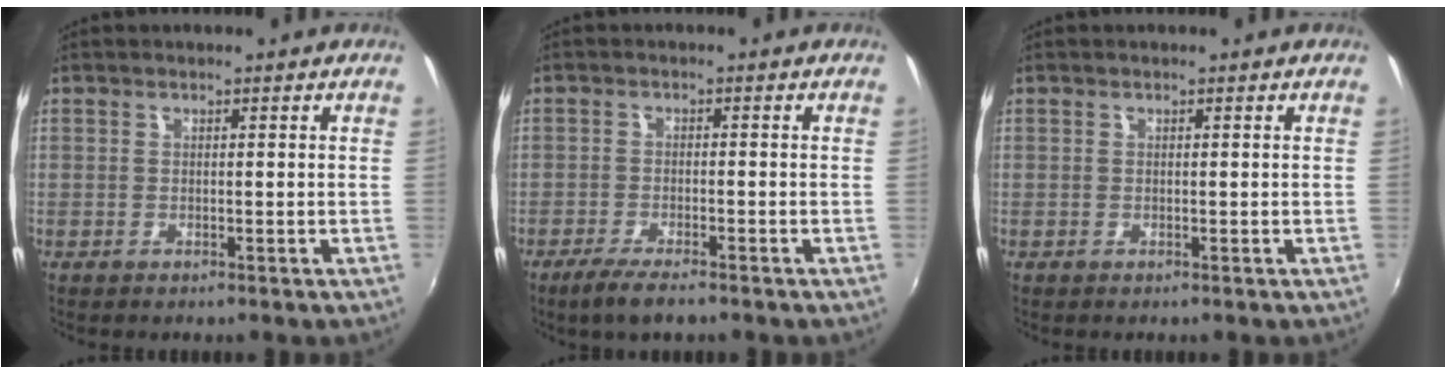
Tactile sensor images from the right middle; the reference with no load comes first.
{"total": 5.2, "force": [-4.0, 0.8, 3.3], "torque": [-0.081, -0.012, -0.073]}
{"total": 0.0}